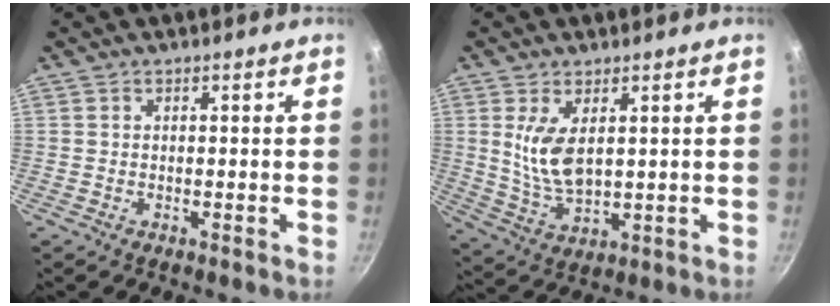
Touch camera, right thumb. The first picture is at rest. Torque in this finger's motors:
{"motor_torque": [-0.69, 0.69, 1.06, 0.14, 0.12]}